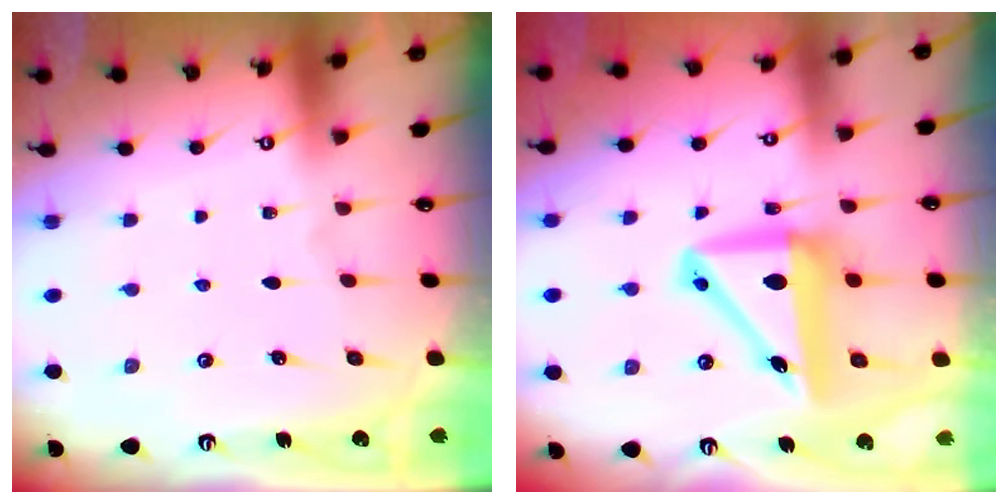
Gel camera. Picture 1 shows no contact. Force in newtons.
{"total": 11.7, "press": 11.3, "slide": 3.1}